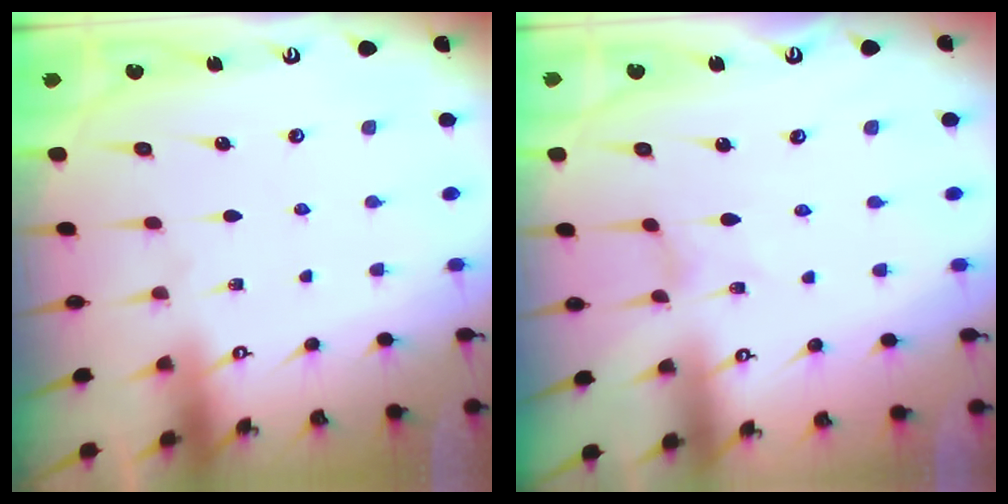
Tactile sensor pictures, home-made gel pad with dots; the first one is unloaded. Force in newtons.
{"total": 0.0}